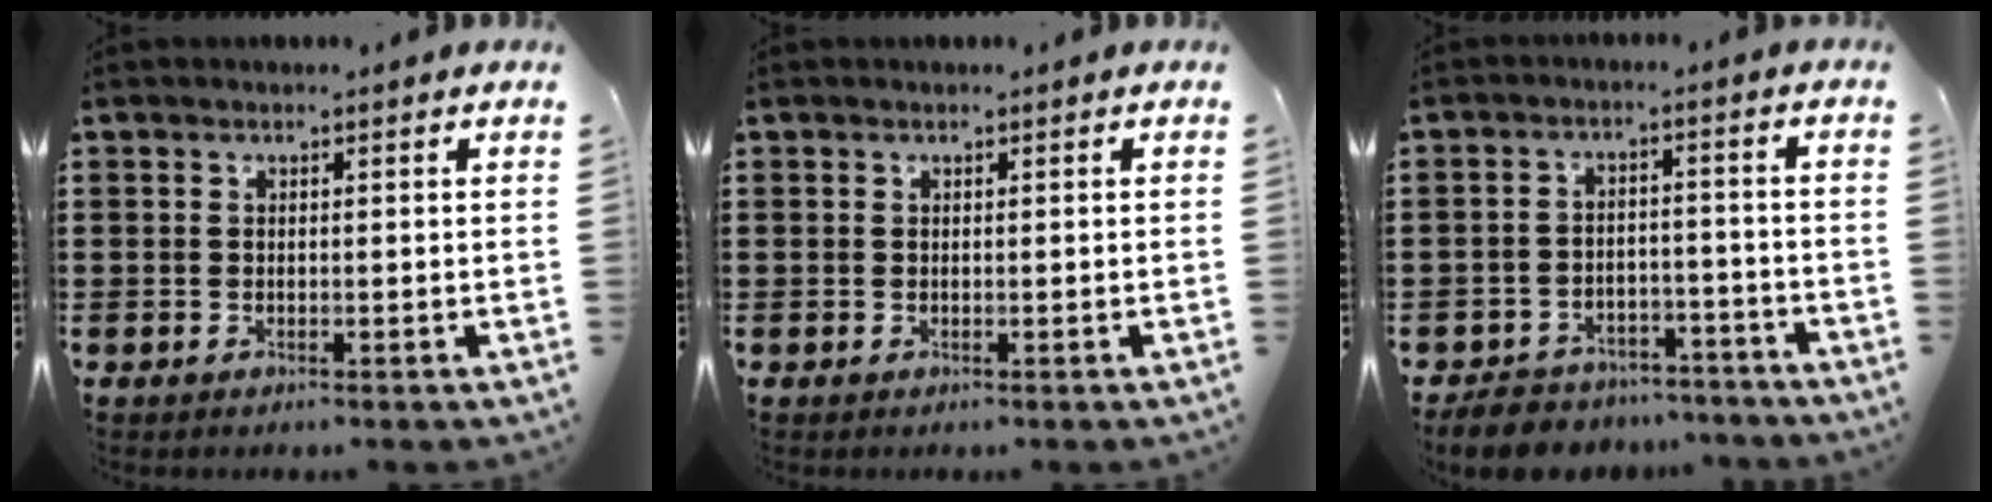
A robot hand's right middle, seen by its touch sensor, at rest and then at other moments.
{"total": 0.0}
{"total": 6.4, "force": [-6.1, 1.5, 0.6], "torque": [-0.016, 0.015, -0.124]}